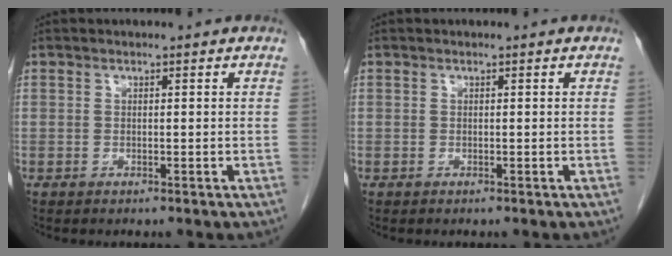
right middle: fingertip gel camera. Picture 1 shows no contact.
{"total": 0.0}